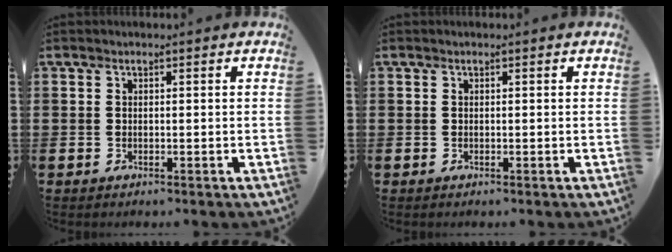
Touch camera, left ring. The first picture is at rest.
{"total": 0.0}